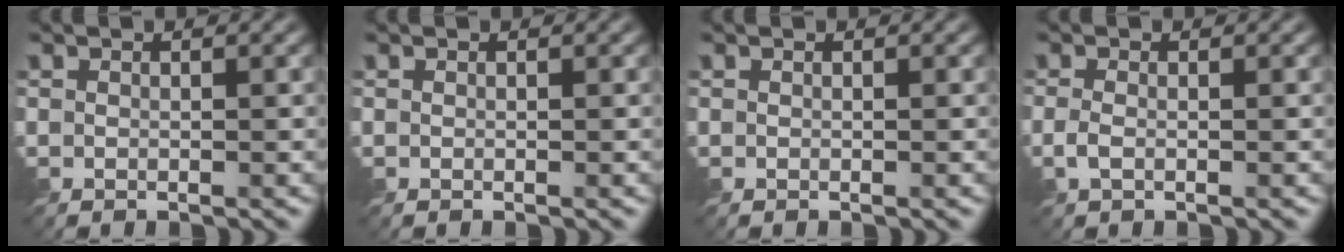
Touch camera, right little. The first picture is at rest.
{"total": 0.0}
{"total": 0.0}
{"total": 1.3, "force": [-0.4, 0.5, 1.1], "torque": [-0.027, -0.001, -0.012]}